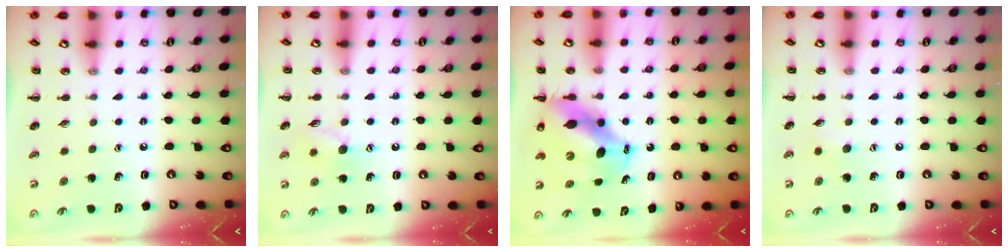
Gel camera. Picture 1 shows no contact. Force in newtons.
{"total": 7.8, "press": 7.7, "slide": 0.8}
{"total": 10.6, "press": 10.2, "slide": 3.0}
{"total": 4.4, "press": 4.2, "slide": 1.2}